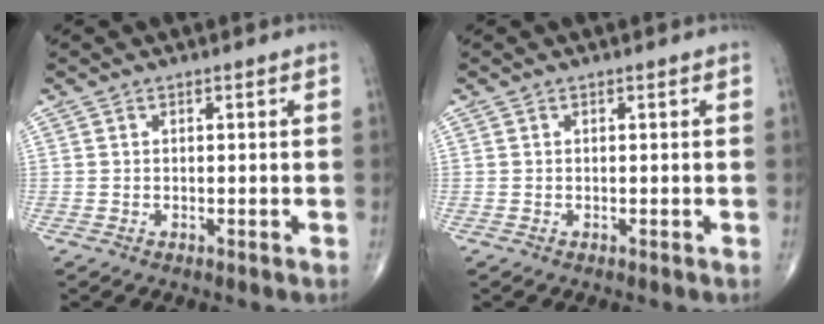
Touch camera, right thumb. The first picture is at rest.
{"total": 0.0}